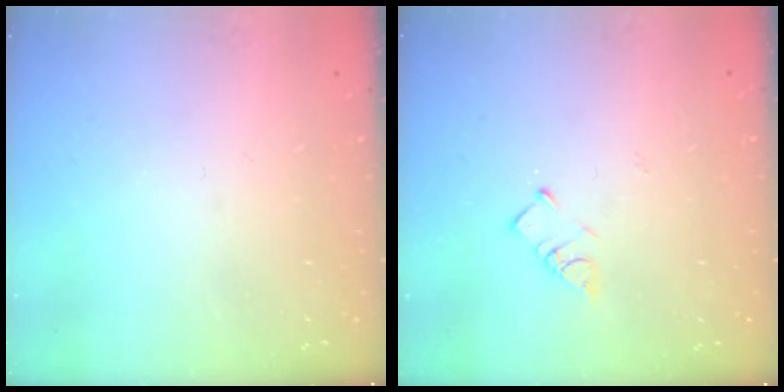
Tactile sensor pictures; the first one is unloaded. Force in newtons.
{"total": 2.9, "press": 2.9, "slide": 0.0}